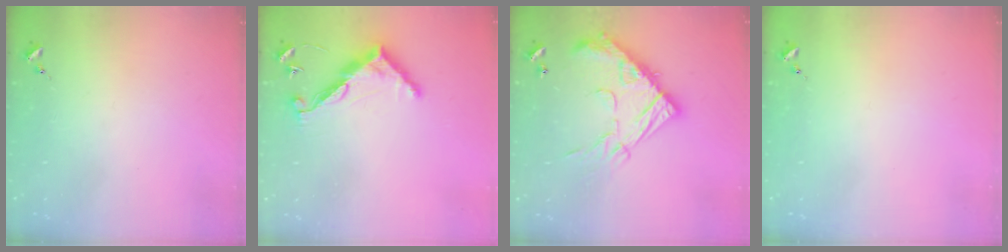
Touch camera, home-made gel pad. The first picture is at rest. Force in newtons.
{"total": 10.6, "press": 10.6, "slide": 0.4}
{"total": 21.7, "press": 21.6, "slide": 1.9}
{"total": 0.0}